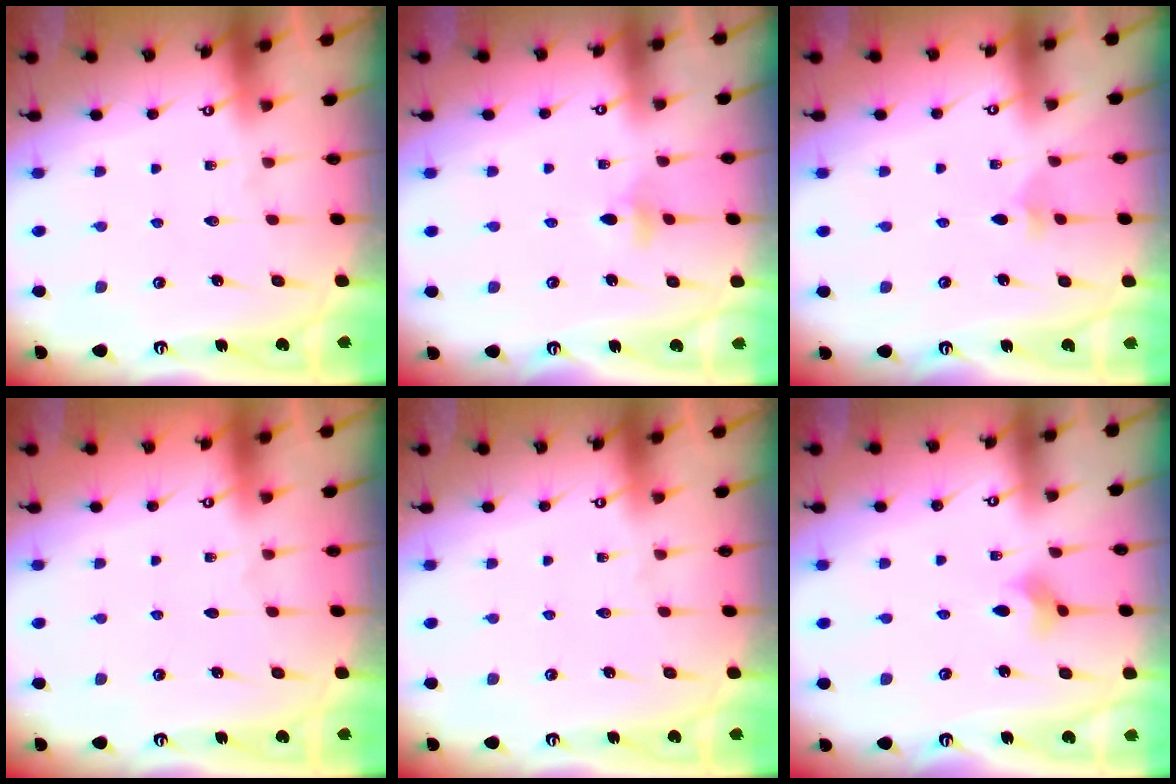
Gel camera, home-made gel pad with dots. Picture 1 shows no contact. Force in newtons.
{"total": 4.0, "press": 3.8, "slide": 1.2}
{"total": 2.2, "press": 2.1, "slide": 0.6}
{"total": 0.0}
{"total": 0.0}
{"total": 2.6, "press": 2.6, "slide": 0.5}